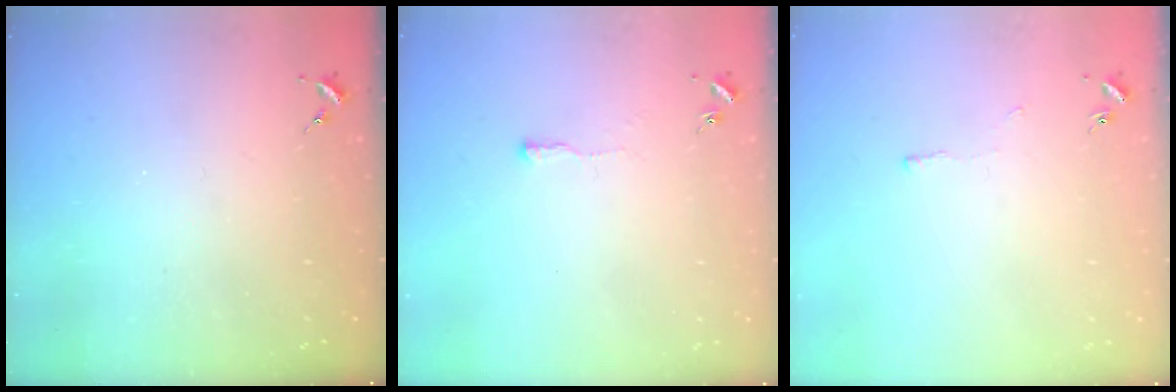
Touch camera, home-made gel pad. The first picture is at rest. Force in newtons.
{"total": 3.1, "press": 3.1, "slide": 0.6}
{"total": 2.3, "press": 2.3, "slide": 0.4}